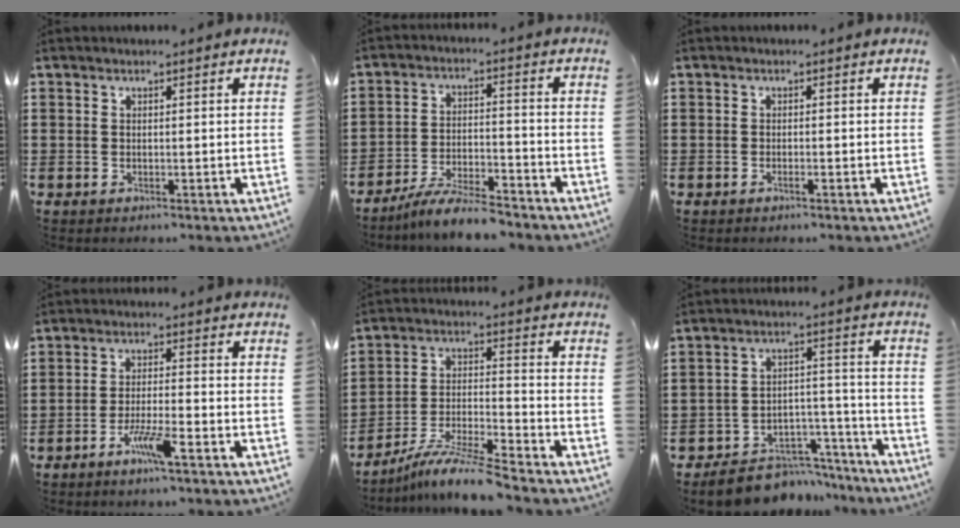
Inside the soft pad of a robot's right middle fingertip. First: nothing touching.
{"total": 6.7, "force": [-6.2, 0.4, 2.5], "torque": [-0.050, 0.000, -0.118]}
{"total": 0.8, "force": [-0.5, 0.0, 0.7], "torque": [-0.012, -0.003, -0.009]}
{"total": 5.2, "force": [-3.2, 0.4, 4.0], "torque": [-0.077, -0.004, -0.058]}
{"total": 8.7, "force": [-7.8, -0.2, 4.0], "torque": [-0.080, -0.003, -0.153]}
{"total": 7.3, "force": [-6.7, 2.5, 1.3], "torque": [-0.014, 0.033, -0.126]}